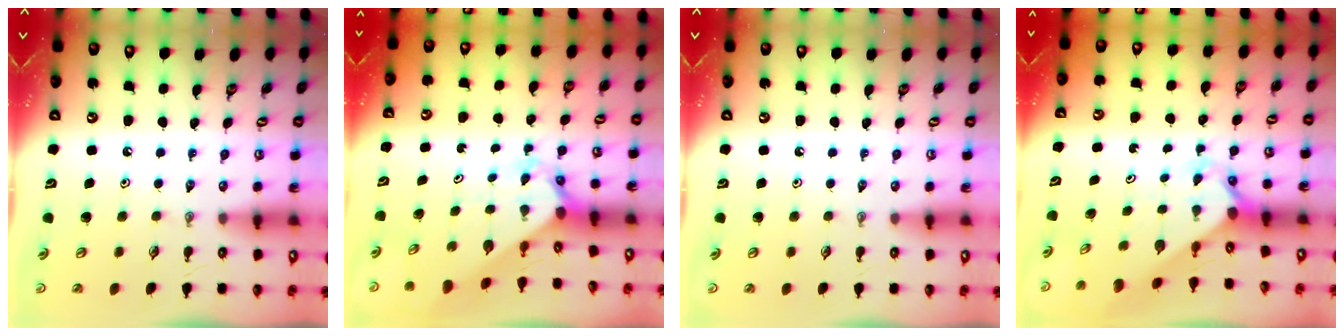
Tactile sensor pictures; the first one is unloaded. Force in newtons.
{"total": 2.3, "press": 2.3, "slide": 0.2}
{"total": 0.0}
{"total": 2.3, "press": 2.3, "slide": 0.2}